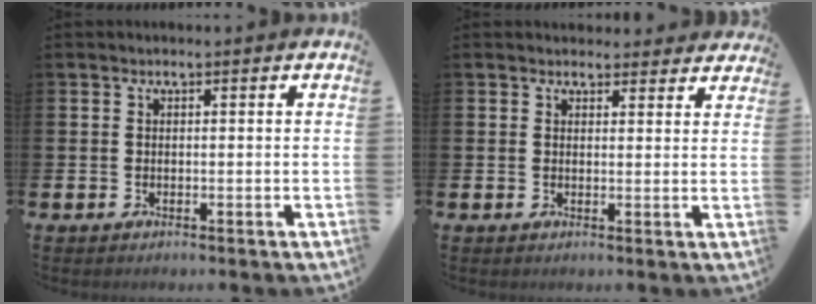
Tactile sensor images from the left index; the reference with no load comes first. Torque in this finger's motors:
{"motor_torque": [0.95, -1.20, 0.40, 0.00]}